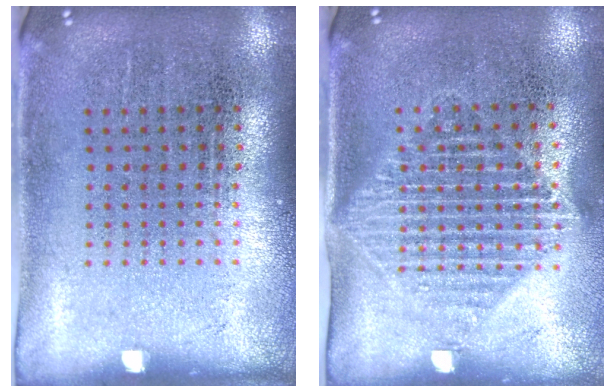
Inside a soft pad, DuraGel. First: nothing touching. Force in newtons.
{"total": 1.5, "press": 1.3, "slide": 0.8}